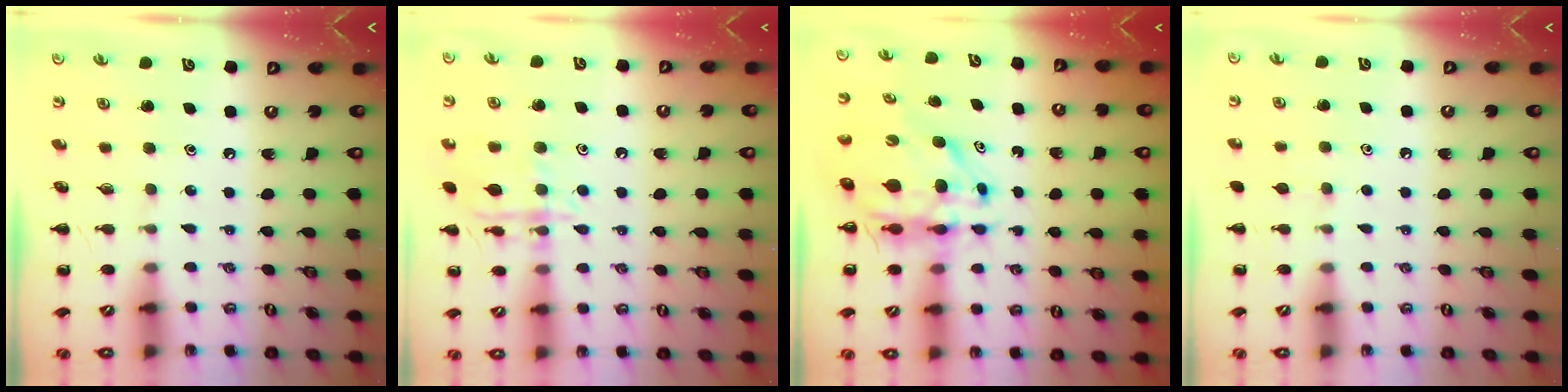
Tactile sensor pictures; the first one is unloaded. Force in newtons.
{"total": 12.5, "press": 12.5, "slide": 0.7}
{"total": 10.0, "press": 9.4, "slide": 3.4}
{"total": 2.3, "press": 2.0, "slide": 1.1}